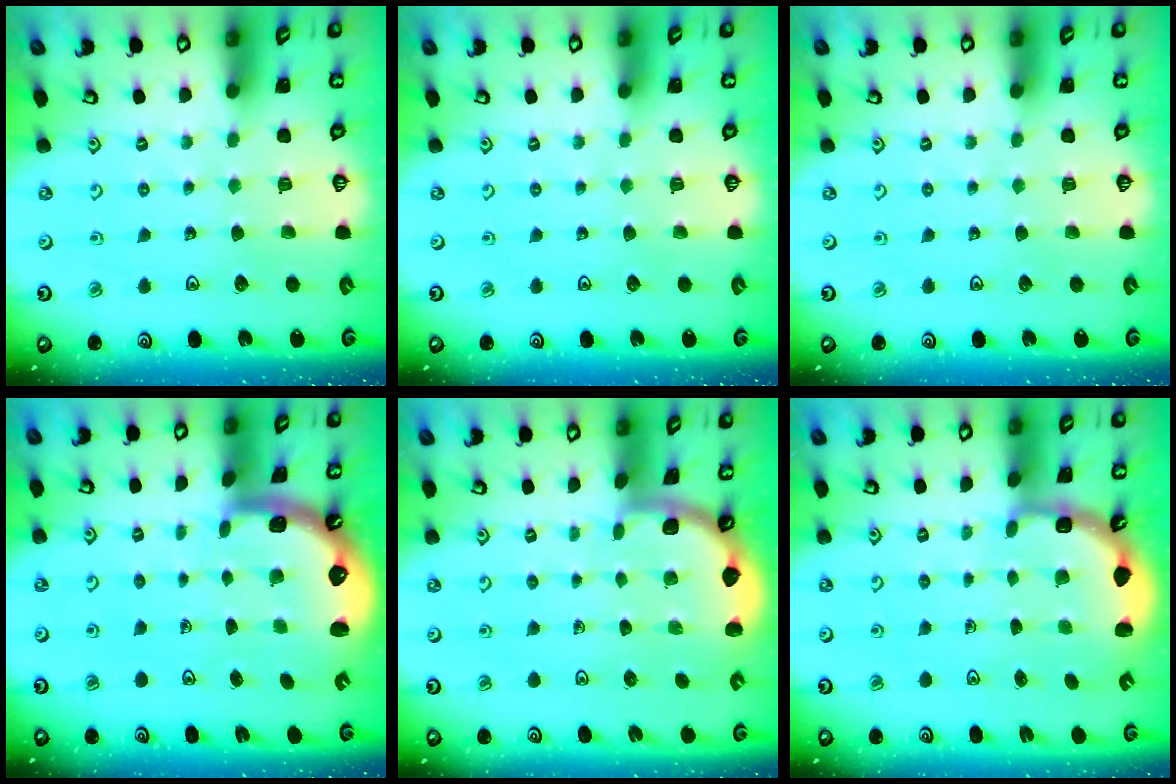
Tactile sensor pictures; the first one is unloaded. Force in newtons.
{"total": 0.0}
{"total": 0.0}
{"total": 1.6, "press": 1.4, "slide": 0.6}
{"total": 1.8, "press": 1.8, "slide": 0.0}
{"total": 3.2, "press": 2.6, "slide": 1.9}